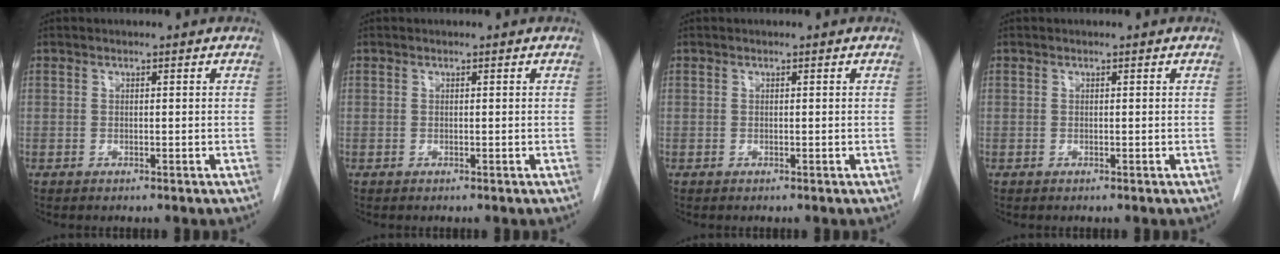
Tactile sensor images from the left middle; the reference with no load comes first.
{"total": 0.0}
{"total": 0.0}
{"total": 0.0}